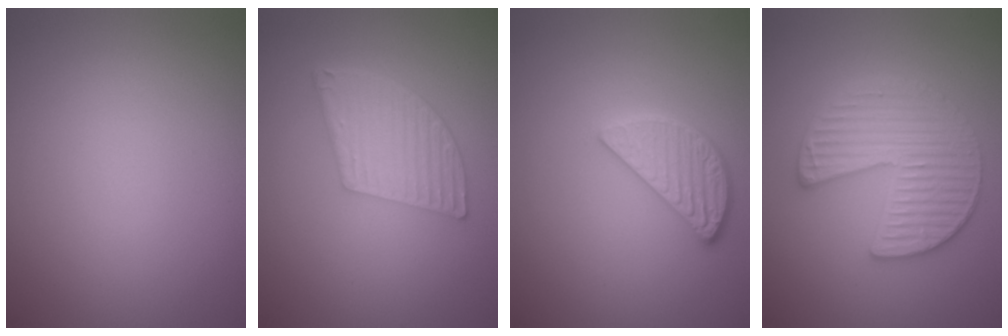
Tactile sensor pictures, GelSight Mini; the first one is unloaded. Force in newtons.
{"total": 5.1, "press": 3.6, "slide": 3.7}
{"total": 2.8, "press": 2.8, "slide": 0.6}
{"total": 4.3, "press": 4.3, "slide": 0.6}